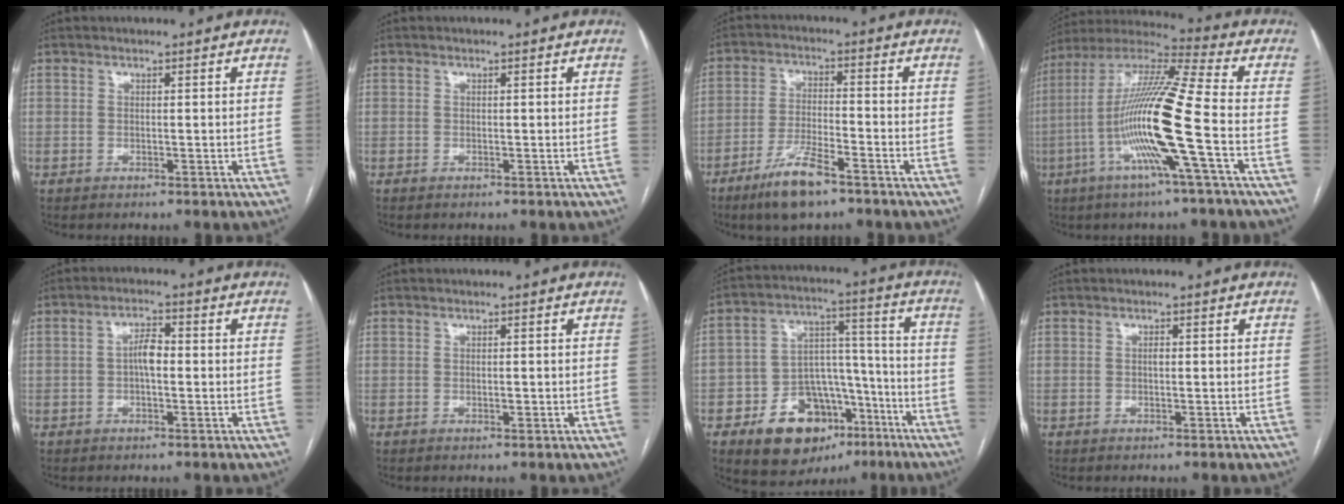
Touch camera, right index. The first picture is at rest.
{"total": 0.0}
{"total": 8.4, "force": [-5.7, 1.5, 6.1], "torque": [-0.120, -0.014, -0.102]}
{"total": 17.6, "force": [-4.8, -0.9, 16.9], "torque": [-0.333, -0.005, -0.104]}
{"total": 3.4, "force": [-0.2, 1.3, 3.2], "torque": [-0.058, 0.010, -0.005]}
{"total": 0.9, "force": [-0.1, 0.4, 0.8], "torque": [-0.015, -0.001, -0.001]}
{"total": 15.7, "force": [-8.3, 10.1, 8.7], "torque": [-0.124, 0.041, -0.117]}
{"total": 0.6, "force": [0.0, 0.3, 0.5], "torque": [-0.011, 0.001, -0.001]}